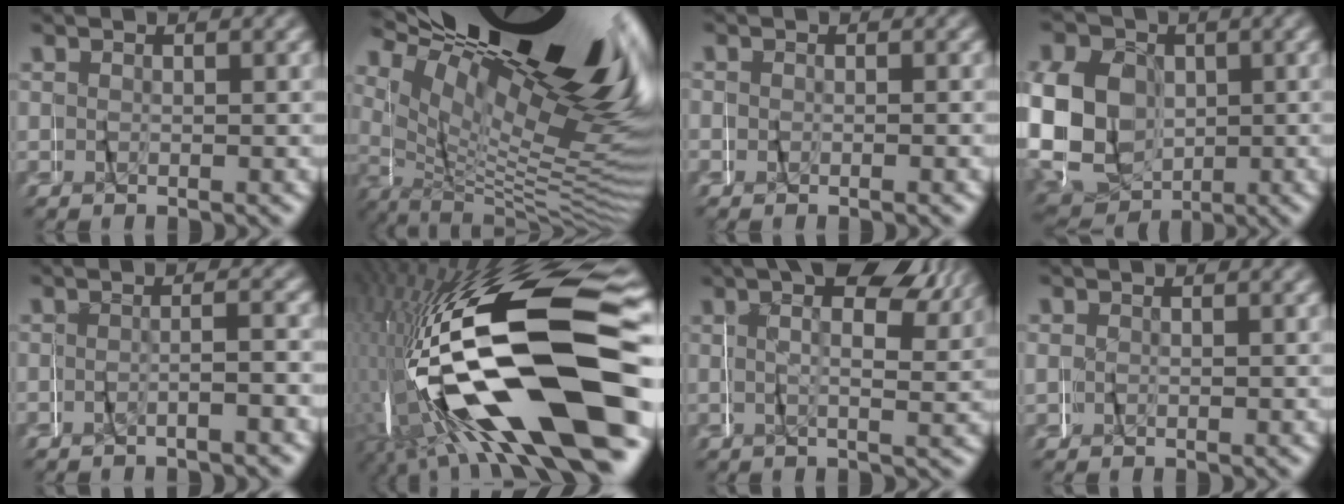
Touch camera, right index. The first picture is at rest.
{"total": 26.7, "force": [6.0, 12.5, 22.9], "torque": [-0.286, 0.049, 0.066]}
{"total": 0.7, "force": [-0.6, 0.2, 0.3], "torque": [-0.014, -0.004, -0.012]}
{"total": 13.5, "force": [-0.2, 12.2, 5.9], "torque": [-0.138, -0.033, -0.005]}
{"total": 1.7, "force": [-1.6, -0.1, 0.7], "torque": [-0.012, 0.008, -0.034]}
{"total": 24.0, "force": [-3.2, 10.0, 21.5], "torque": [-0.404, -0.016, -0.021]}
{"total": 5.3, "force": [3.0, 1.3, 4.1], "torque": [-0.054, 0.019, 0.036]}
{"total": 0.5, "force": [0.1, 0.5, -0.2], "torque": [0.005, 0.004, 0.000]}